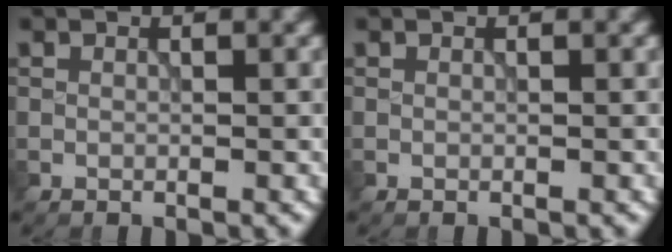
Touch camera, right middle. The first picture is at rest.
{"total": 0.0}